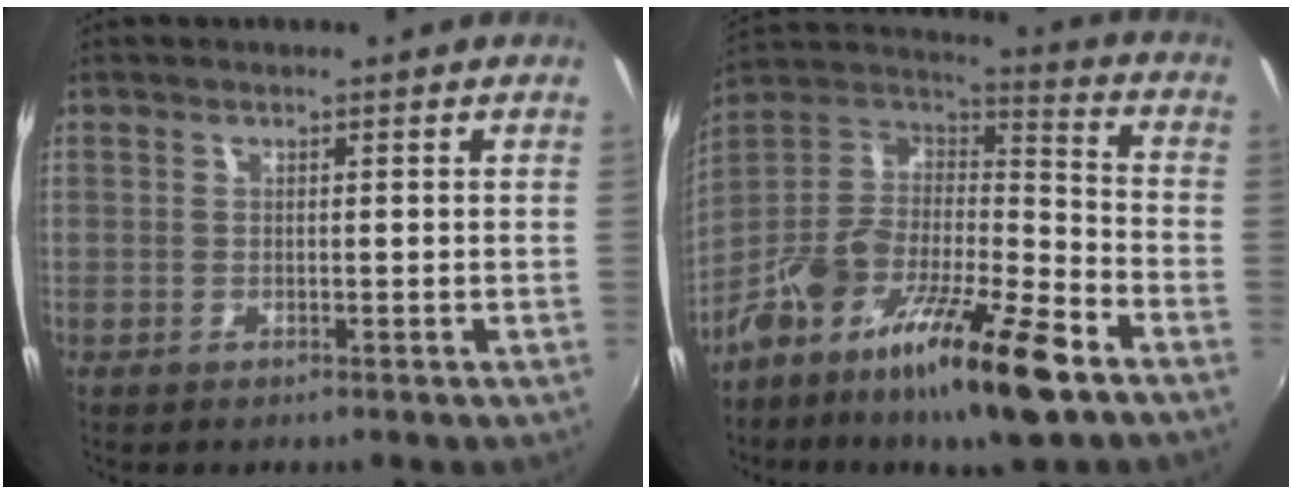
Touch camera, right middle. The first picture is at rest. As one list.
[{"total": 21.3, "force": [-12.8, 5.5, 16.1], "torque": [-0.289, -0.014, -0.233]}]